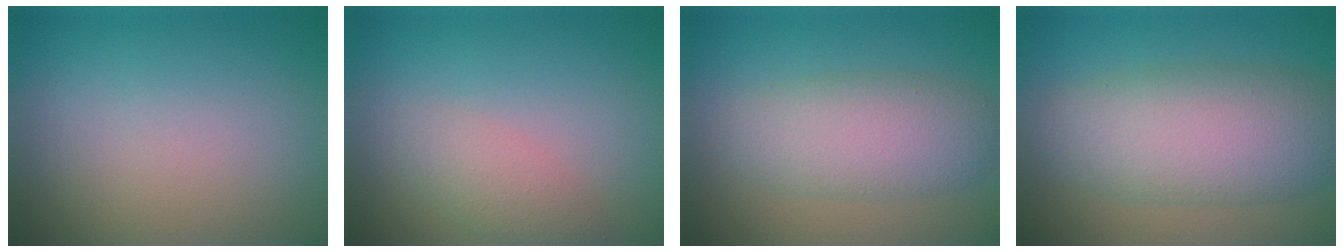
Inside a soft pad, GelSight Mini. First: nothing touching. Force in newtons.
{"total": 2.3, "press": 2.3, "slide": 0.1}
{"total": 5.1, "press": 5.1, "slide": 0.1}
{"total": 7.8, "press": 7.8, "slide": 0.2}